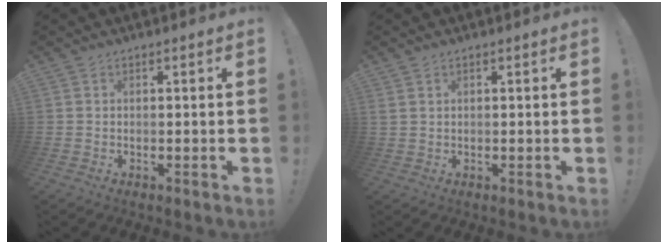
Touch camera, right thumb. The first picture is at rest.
{"total": 1.3, "force": [0.6, 0.8, 0.7], "torque": [-0.016, 0.004, 0.012]}